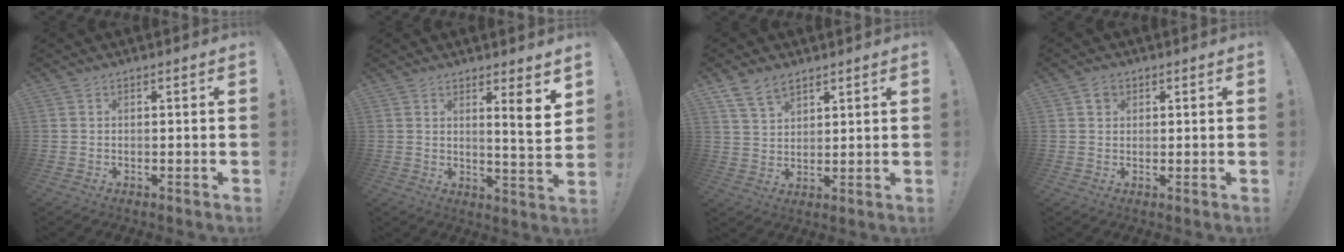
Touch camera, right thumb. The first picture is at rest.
{"total": 7.0, "force": [3.5, -0.2, 6.0], "torque": [-0.071, -0.038, 0.048]}
{"total": 7.8, "force": [5.4, 4.4, 3.5], "torque": [-0.066, -0.018, 0.106]}
{"total": 2.5, "force": [1.3, 2.0, 0.6], "torque": [-0.006, -0.001, 0.024]}